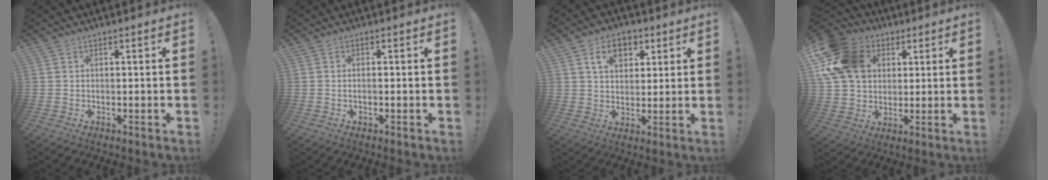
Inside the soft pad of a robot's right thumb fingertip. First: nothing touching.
{"total": 1.2, "force": [-0.5, 0.2, 1.0], "torque": [-0.023, 0.003, -0.009]}
{"total": 9.4, "force": [4.2, 6.5, 5.3], "torque": [-0.079, 0.000, 0.077]}
{"total": 17.8, "force": [5.8, 13.7, 9.7], "torque": [-0.182, -0.013, 0.114]}